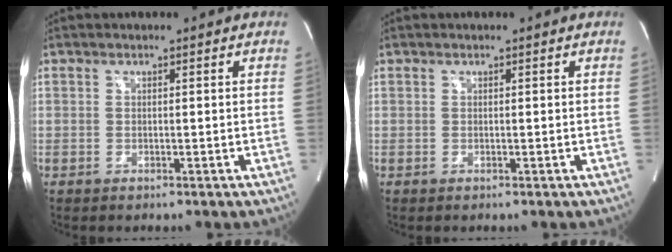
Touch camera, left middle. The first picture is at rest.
{"total": 0.0}